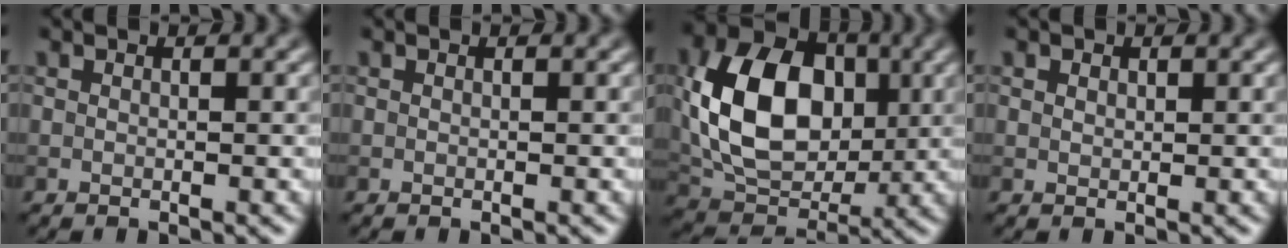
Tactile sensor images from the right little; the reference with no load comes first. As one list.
[{"total": 0.0}, {"total": 11.0, "force": [1.0, 7.7, 7.8], "torque": [-0.154, 0.003, 0.018]}, {"total": 0.7, "force": [0.4, 0.5, 0.2], "torque": [-0.004, -0.001, 0.007]}]